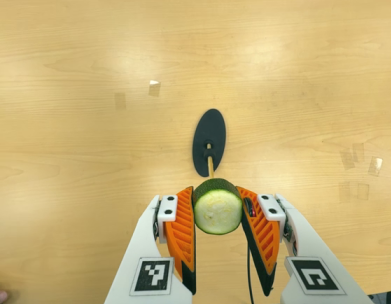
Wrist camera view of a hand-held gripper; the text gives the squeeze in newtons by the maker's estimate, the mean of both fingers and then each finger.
{"total": 11.4, "left": 11.8, "right": 11.0}